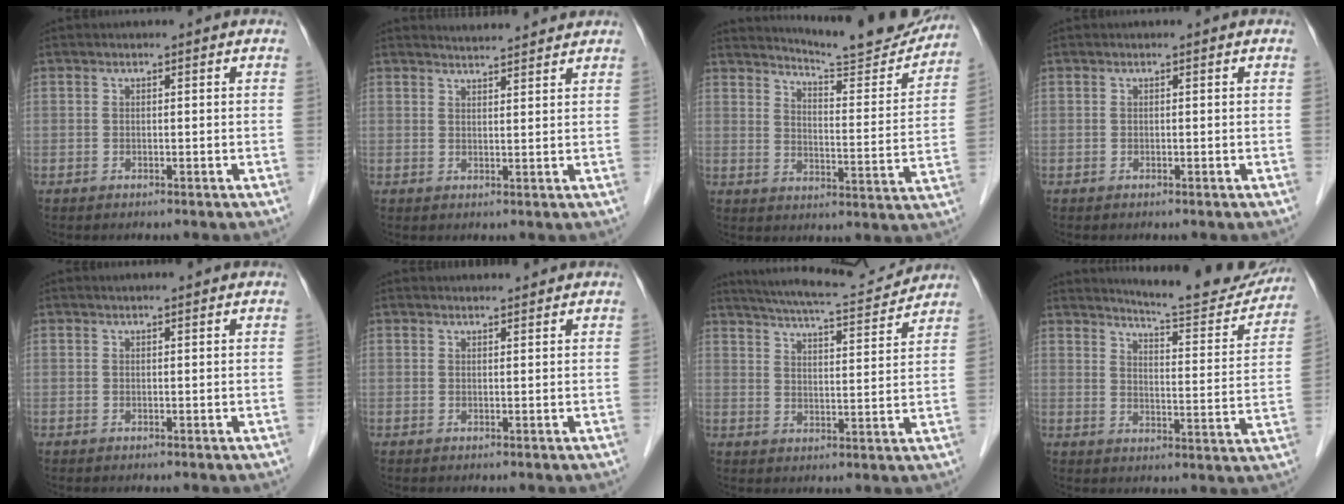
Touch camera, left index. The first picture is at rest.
{"total": 5.8, "force": [5.7, 0.5, 1.0], "torque": [-0.016, 0.017, 0.065]}
{"total": 16.4, "force": [15.8, 0.7, 4.3], "torque": [-0.068, -0.057, 0.204]}
{"total": 0.0}
{"total": 2.6, "force": [2.4, 0.1, 1.0], "torque": [-0.012, 0.021, 0.031]}
{"total": 2.9, "force": [2.8, 0.3, 0.5], "torque": [-0.011, 0.016, 0.039]}
{"total": 13.7, "force": [12.9, 1.1, 4.7], "torque": [-0.086, 0.008, 0.186]}
{"total": 16.4, "force": [15.7, 1.6, 4.7], "torque": [-0.062, -0.054, 0.193]}